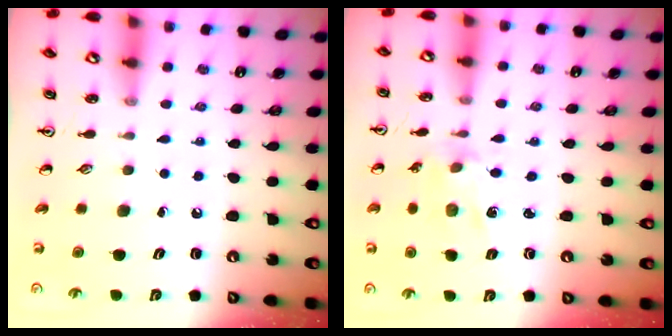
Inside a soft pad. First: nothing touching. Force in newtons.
{"total": 2.0, "press": 1.8, "slide": 0.7}